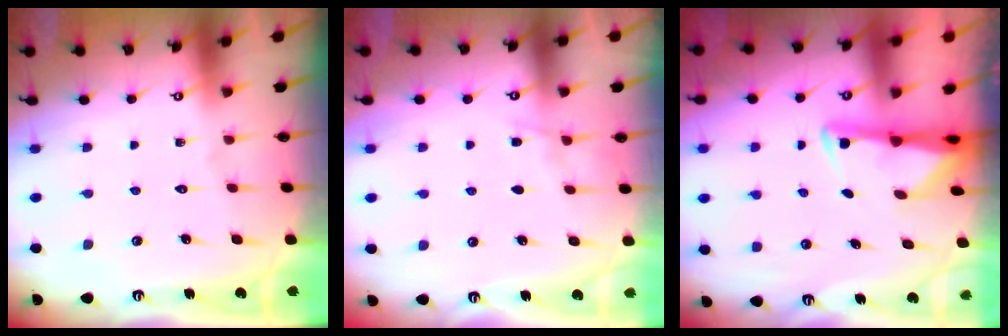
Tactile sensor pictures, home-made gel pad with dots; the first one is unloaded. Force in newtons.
{"total": 4.9, "press": 4.8, "slide": 0.7}
{"total": 2.9, "press": 2.8, "slide": 0.6}